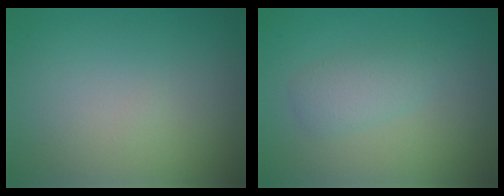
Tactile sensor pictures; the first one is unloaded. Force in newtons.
{"total": 2.1, "press": 2.1, "slide": 0.1}